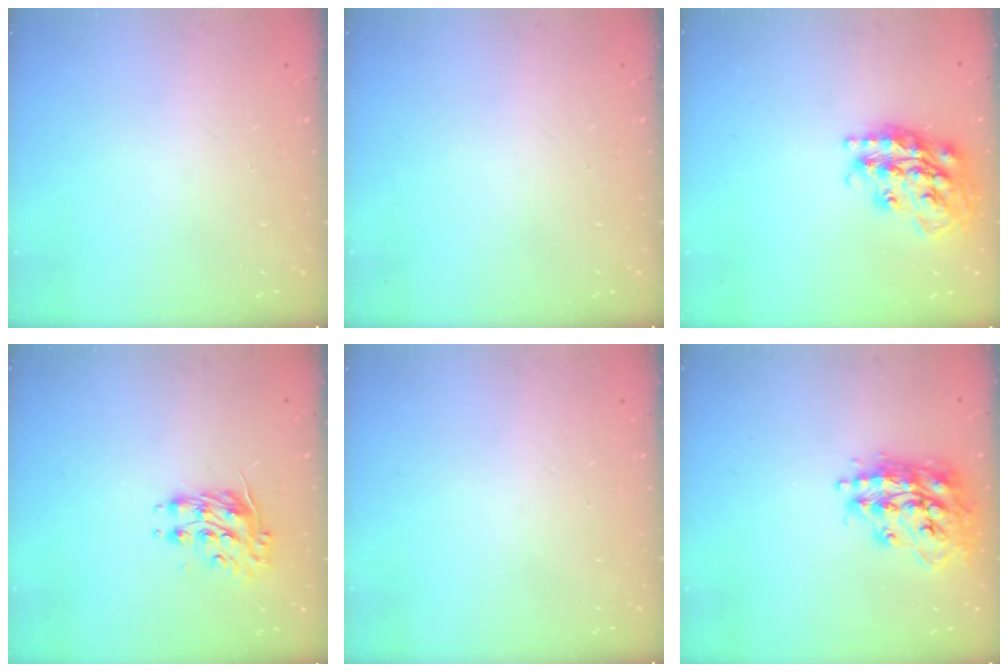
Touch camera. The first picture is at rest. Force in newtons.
{"total": 0.0}
{"total": 20.4, "press": 20.3, "slide": 1.8}
{"total": 9.2, "press": 9.2, "slide": 0.4}
{"total": 0.0}
{"total": 17.7, "press": 17.6, "slide": 1.3}